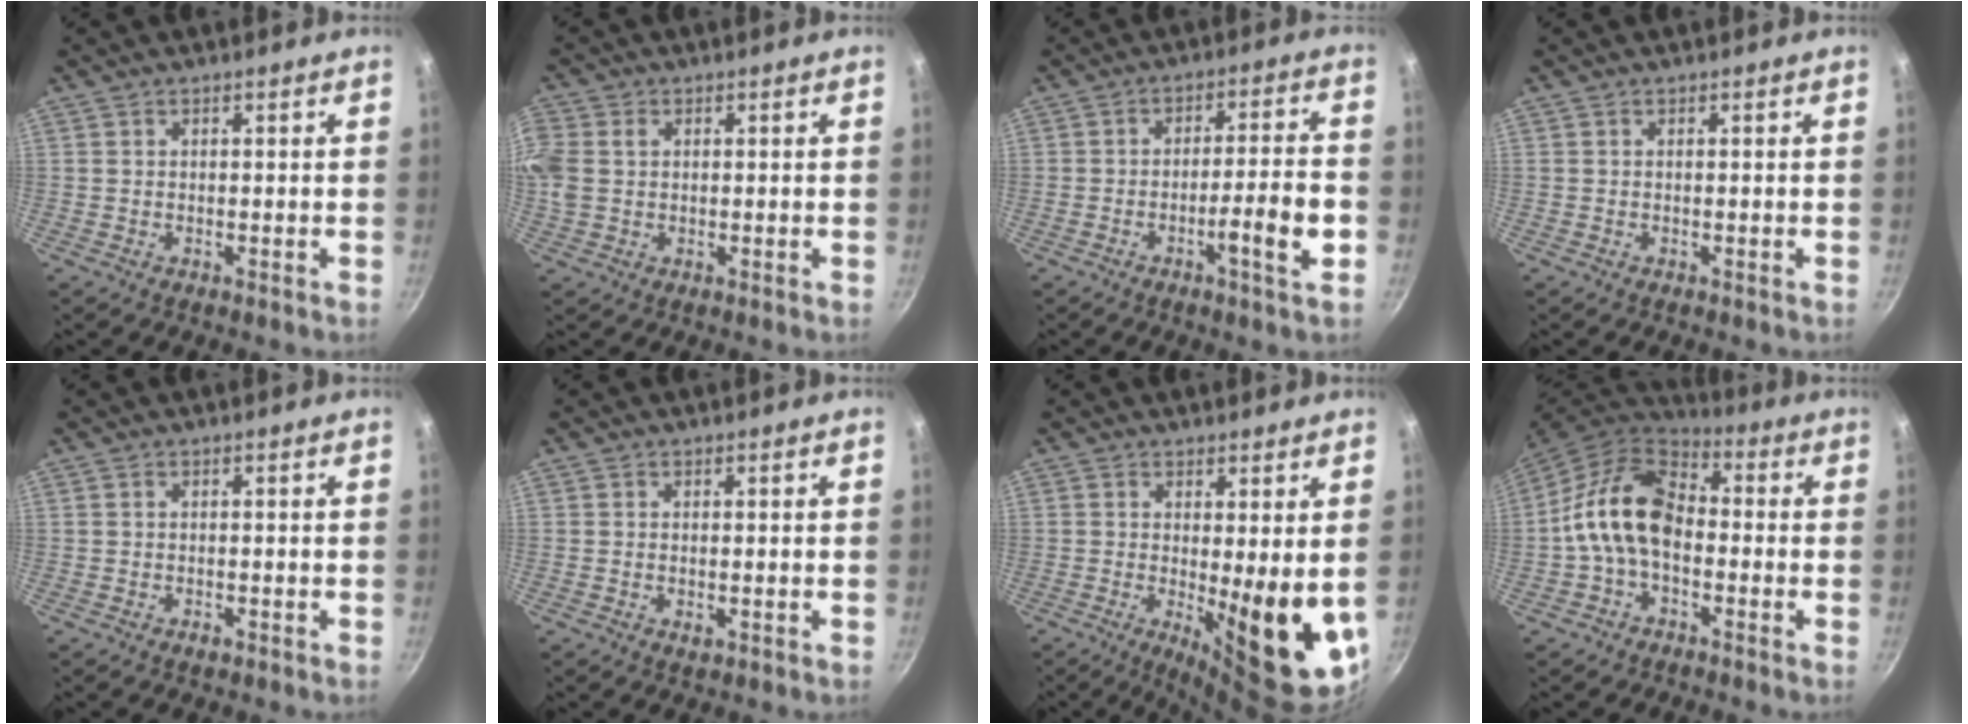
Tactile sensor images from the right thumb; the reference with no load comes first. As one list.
[{"total": 7.8, "force": [1.2, 6.0, 4.8], "torque": [-0.112, 0.012, 0.019]}, {"total": 8.5, "force": [-3.0, 1.0, 7.9], "torque": [-0.118, 0.026, -0.045]}, {"total": 0.0}, {"total": 1.1, "force": [-0.6, 0.6, 0.7], "torque": [-0.010, 0.002, -0.011]}, {"total": 1.4, "force": [-0.2, 0.9, 1.1], "torque": [-0.018, -0.002, -0.004]}, {"total": 12.9, "force": [-0.7, 3.2, 12.4], "torque": [-0.147, -0.029, -0.002]}, {"total": 13.2, "force": [-1.4, 8.8, 9.8], "torque": [-0.152, 0.037, -0.046]}]